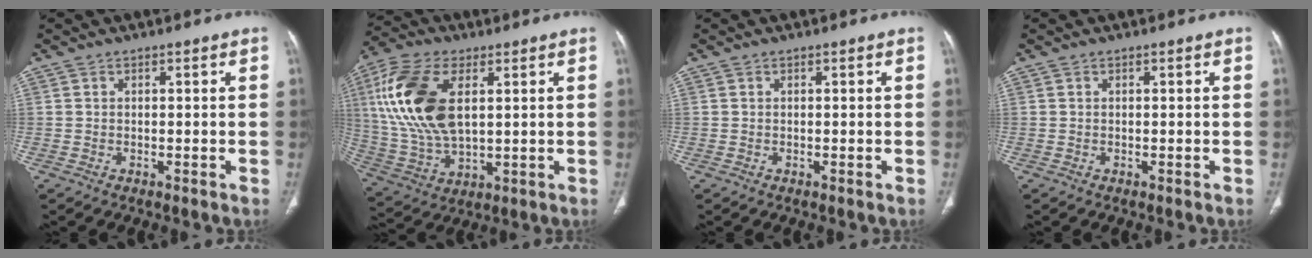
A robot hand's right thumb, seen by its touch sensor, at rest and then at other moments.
{"total": 18.5, "force": [4.5, 9.8, 15.1], "torque": [-0.317, -0.003, 0.088]}
{"total": 0.0}
{"total": 0.0}